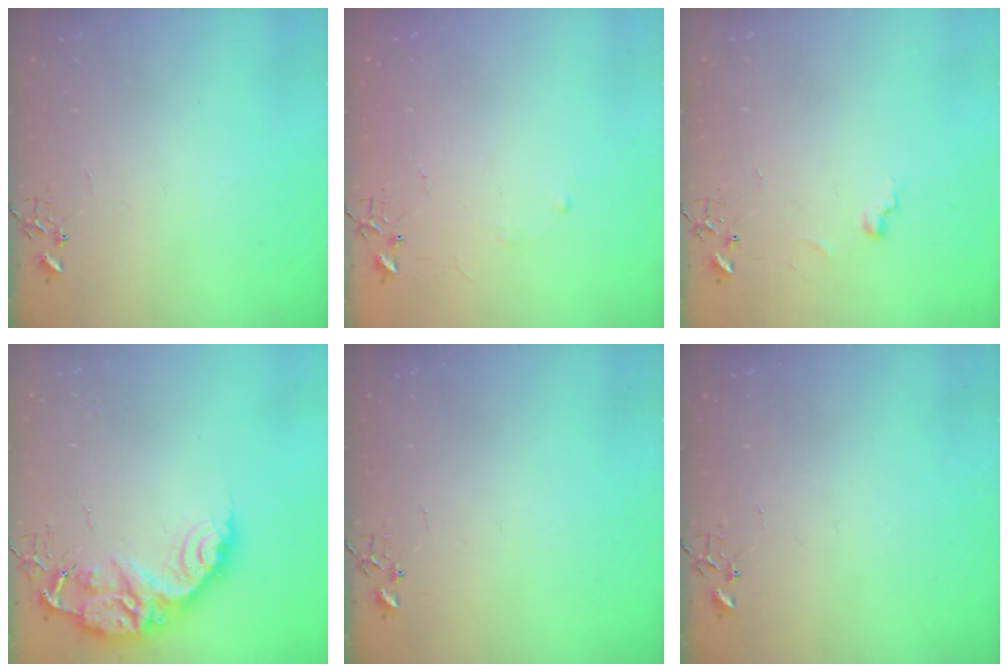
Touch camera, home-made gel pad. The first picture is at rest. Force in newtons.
{"total": 2.9, "press": 2.8, "slide": 0.5}
{"total": 5.6, "press": 5.6, "slide": 0.5}
{"total": 16.1, "press": 16.0, "slide": 1.5}
{"total": 0.0}
{"total": 0.0}